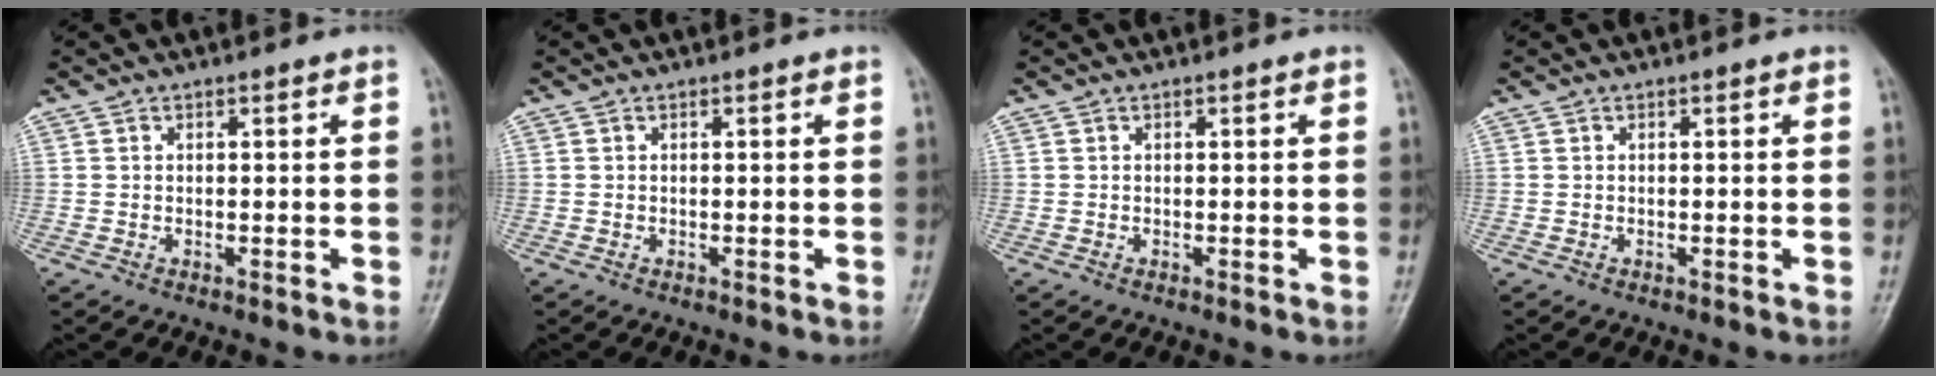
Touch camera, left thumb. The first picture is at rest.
{"total": 0.0}
{"total": 0.0}
{"total": 0.0}